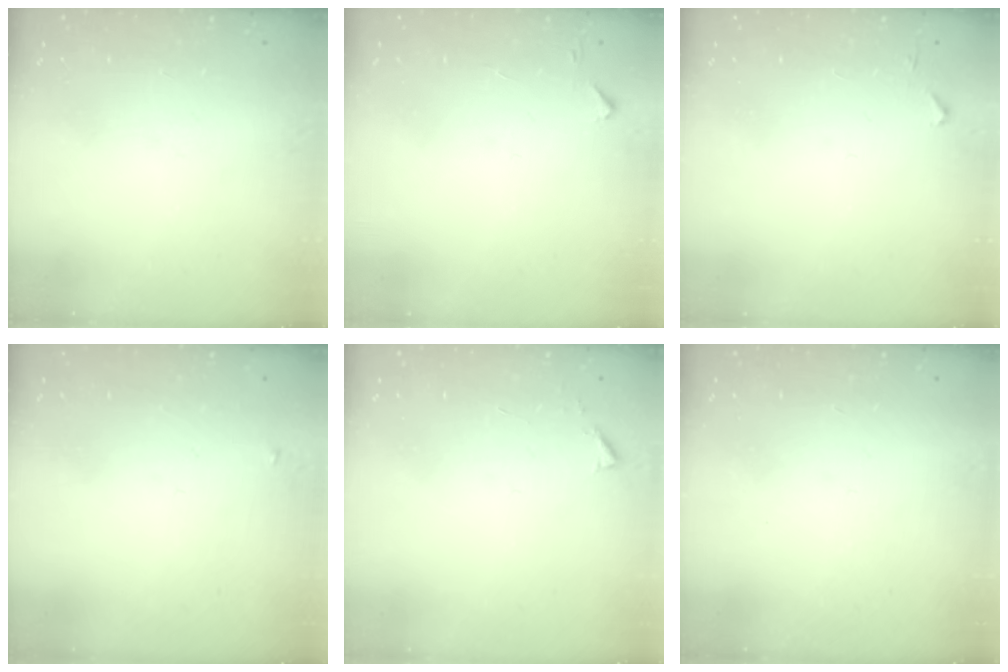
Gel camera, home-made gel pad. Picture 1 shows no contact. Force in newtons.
{"total": 2.8, "press": 2.8, "slide": 0.4}
{"total": 3.7, "press": 3.7, "slide": 0.6}
{"total": 2.3, "press": 2.3, "slide": 0.2}
{"total": 2.9, "press": 2.9, "slide": 0.4}
{"total": 1.5, "press": 1.5, "slide": 0.1}